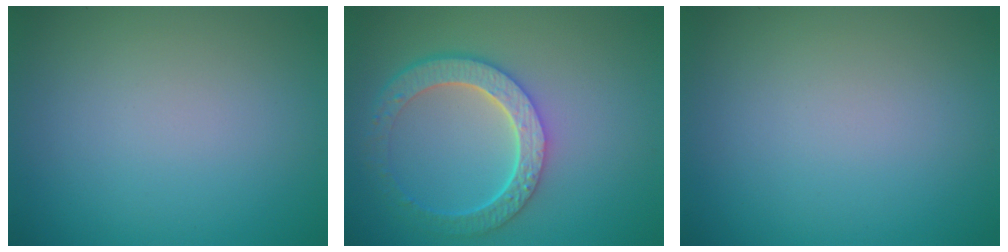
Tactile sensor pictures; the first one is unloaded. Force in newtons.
{"total": 5.9, "press": 4.5, "slide": 3.8}
{"total": 0.0}